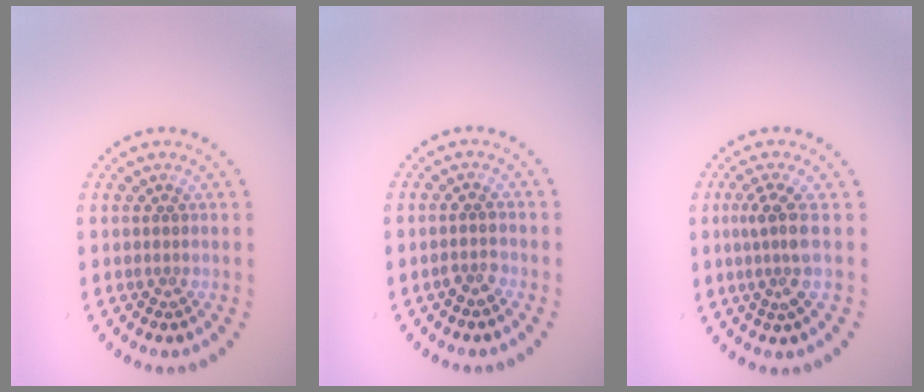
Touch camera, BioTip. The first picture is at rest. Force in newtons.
{"total": 1.2, "press": 1.1, "slide": 0.4}
{"total": 2.6, "press": 1.9, "slide": 1.8}